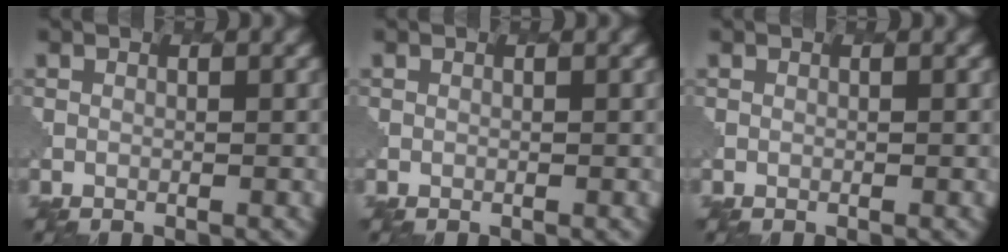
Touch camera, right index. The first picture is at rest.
{"total": 0.0}
{"total": 0.0}